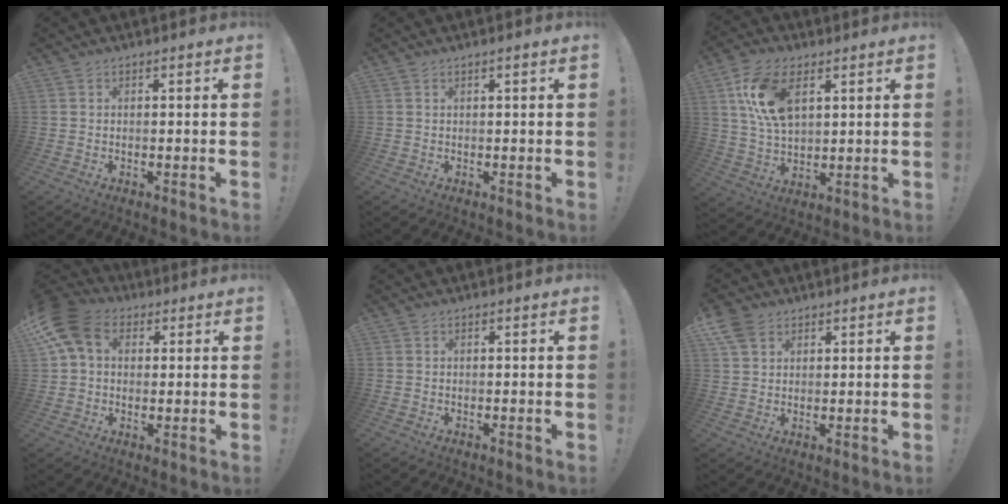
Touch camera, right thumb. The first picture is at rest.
{"total": 0.8, "force": [0.5, -0.2, 0.6], "torque": [-0.008, -0.001, 0.006]}
{"total": 15.8, "force": [5.8, 9.9, 10.9], "torque": [-0.203, -0.005, 0.109]}
{"total": 13.8, "force": [4.5, 10.0, 8.3], "torque": [-0.157, -0.006, 0.088]}
{"total": 0.0}
{"total": 6.7, "force": [3.9, 4.5, 3.1], "torque": [-0.053, -0.010, 0.078]}